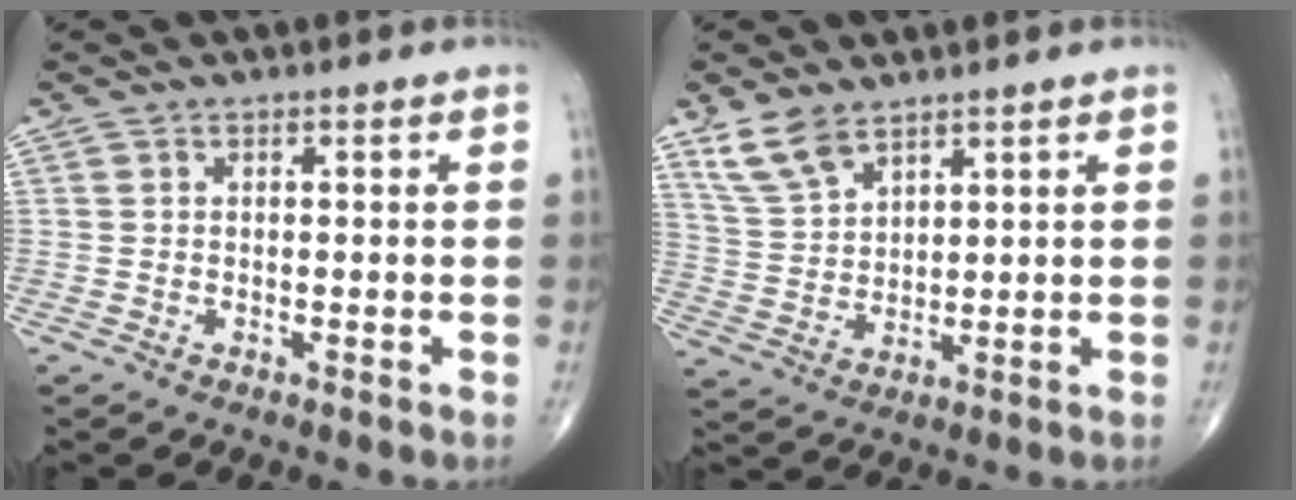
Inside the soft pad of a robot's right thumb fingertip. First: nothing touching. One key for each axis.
{"total": 7.5, "fx": 5.4, "fy": 3.7, "fz": 3.8, "tx": -0.065, "ty": -0.020, "tz": 0.115}